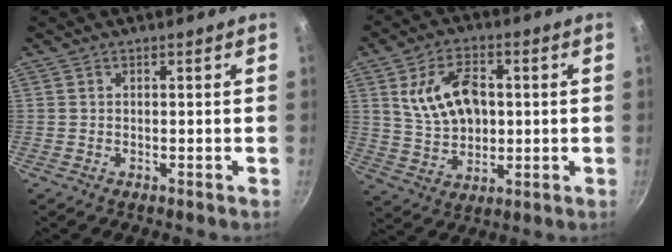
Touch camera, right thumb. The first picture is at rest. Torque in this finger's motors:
{"motor_torque": [1.33, 1.42, 0.57, -0.13, 0.10]}